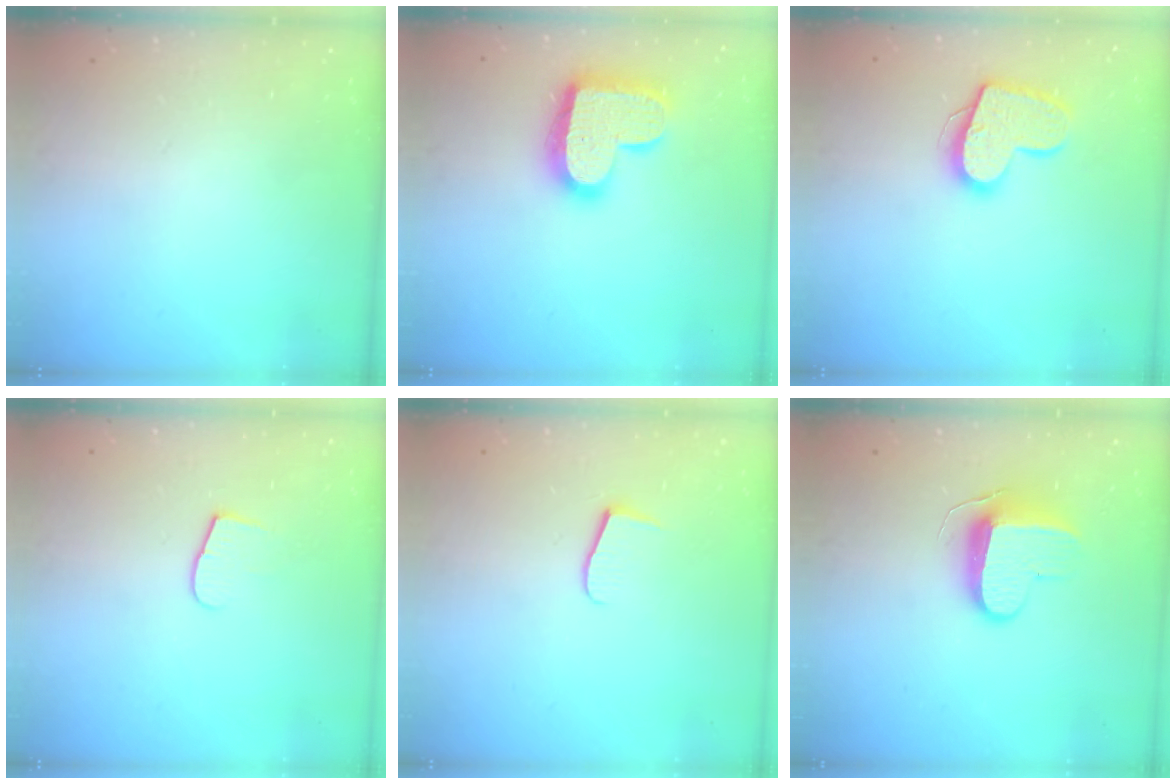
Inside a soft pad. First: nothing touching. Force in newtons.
{"total": 18.7, "press": 18.7, "slide": 1.2}
{"total": 15.3, "press": 15.3, "slide": 1.1}
{"total": 5.7, "press": 5.7, "slide": 0.5}
{"total": 7.0, "press": 6.9, "slide": 0.5}
{"total": 10.0, "press": 10.0, "slide": 1.1}